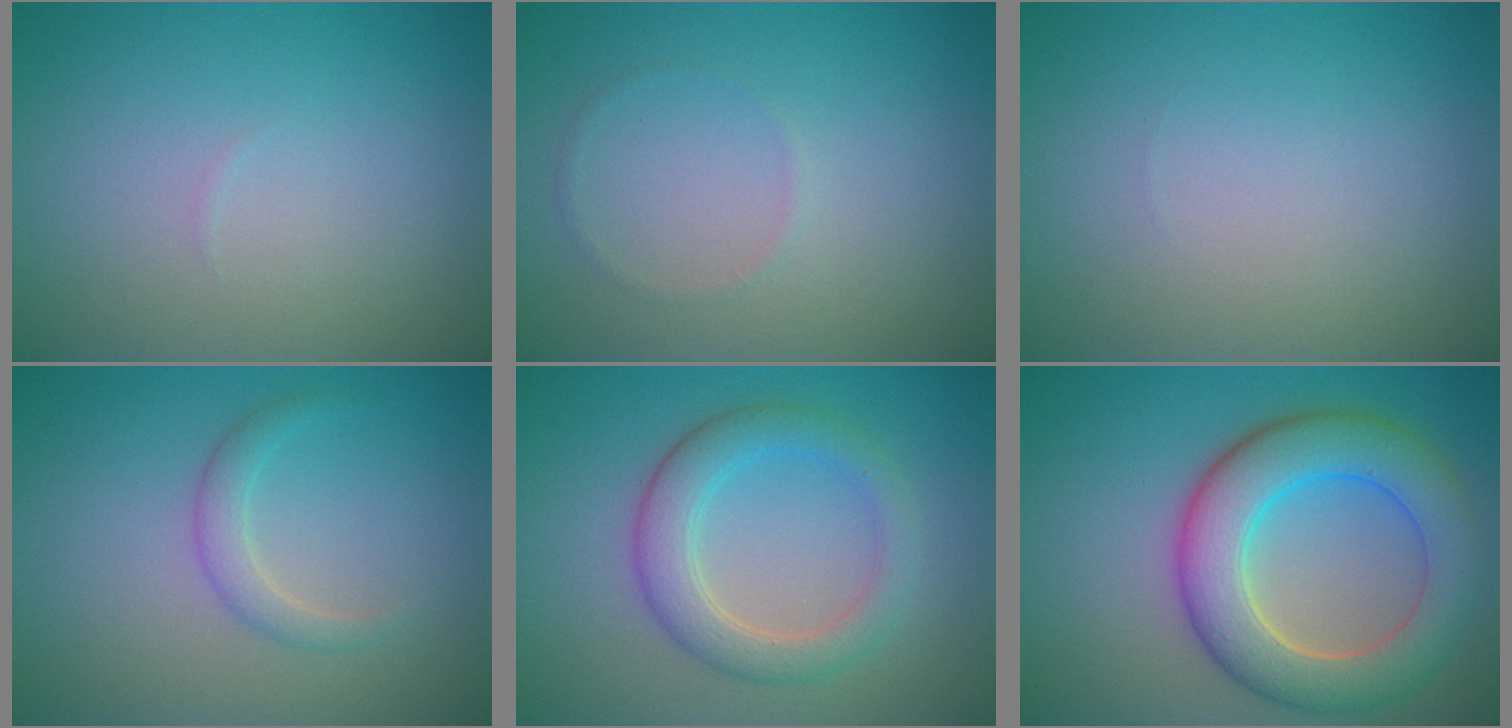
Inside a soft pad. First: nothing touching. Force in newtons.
{"total": 0.5, "press": 0.5, "slide": 0.1}
{"total": 0.0}
{"total": 1.7, "press": 1.7, "slide": 0.0}
{"total": 4.2, "press": 4.2, "slide": 0.4}
{"total": 8.3, "press": 8.3, "slide": 0.4}